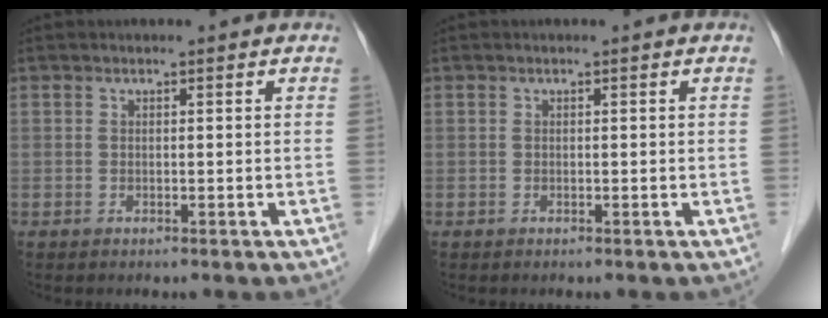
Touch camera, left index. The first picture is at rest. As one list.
[{"total": 0.0}]